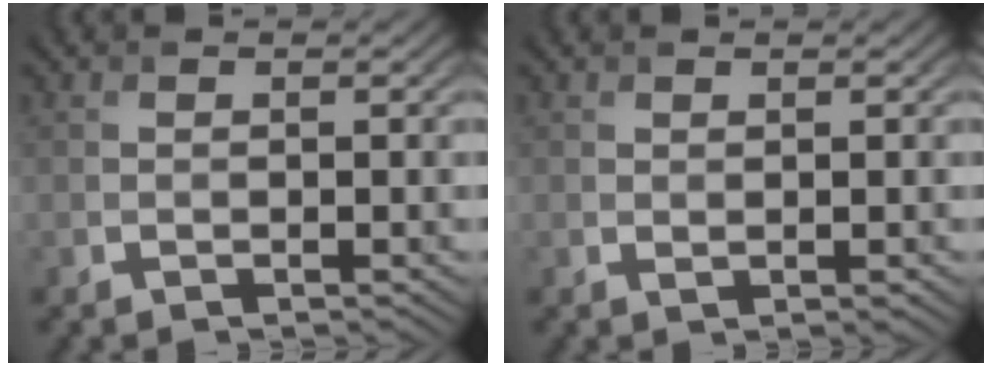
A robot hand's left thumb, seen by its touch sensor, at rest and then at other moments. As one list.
[{"total": 0.6, "force": [0.3, 0.2, 0.5], "torque": [-0.008, -0.003, 0.006]}]